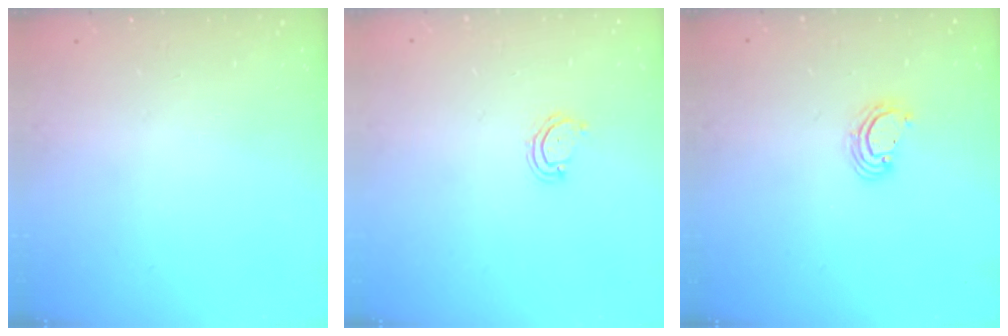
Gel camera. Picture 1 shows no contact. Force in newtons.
{"total": 3.9, "press": 3.9, "slide": 0.4}
{"total": 3.7, "press": 3.7, "slide": 0.2}